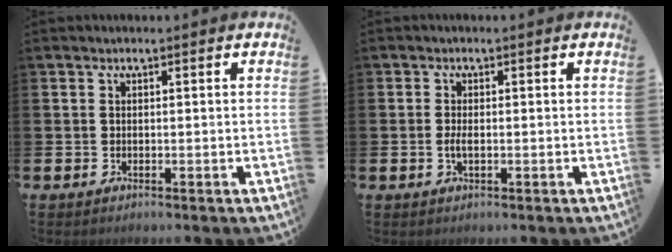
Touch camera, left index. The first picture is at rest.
{"total": 1.6, "force": [-0.3, 0.6, 1.5], "torque": [-0.024, -0.001, -0.006]}